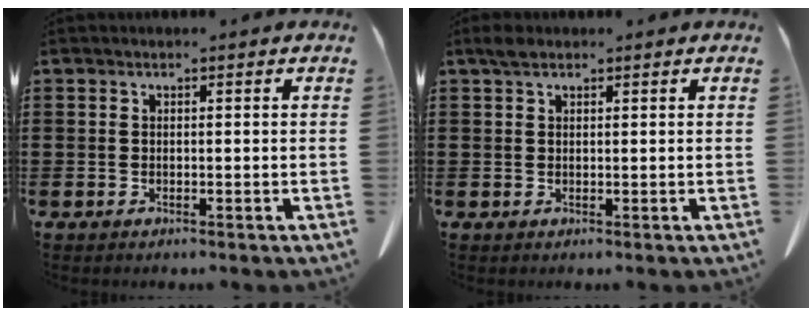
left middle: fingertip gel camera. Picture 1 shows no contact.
{"total": 1.6, "force": [1.1, 0.8, 0.9], "torque": [-0.022, 0.002, 0.022]}